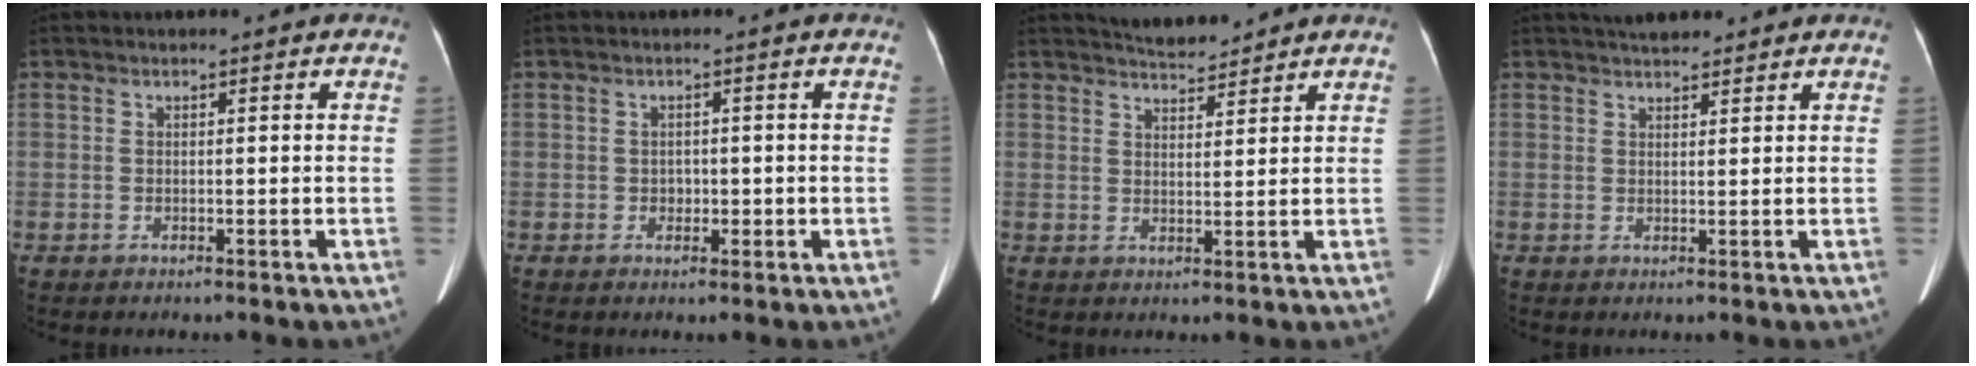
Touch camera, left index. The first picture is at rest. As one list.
[{"total": 1.6, "force": [-0.4, 1.3, 0.9], "torque": [-0.016, 0.002, -0.001]}, {"total": 4.2, "force": [4.1, 0.5, 0.8], "torque": [-0.016, 0.008, 0.069]}, {"total": 4.3, "force": [3.7, 1.5, 1.5], "torque": [-0.015, 0.024, 0.058]}]